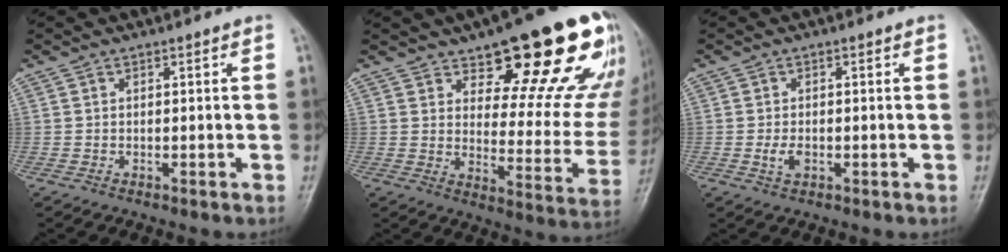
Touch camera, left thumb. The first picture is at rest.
{"total": 24.1, "force": [15.3, 8.3, 16.7], "torque": [-0.164, -0.086, 0.209]}
{"total": 2.7, "force": [-0.6, 1.7, 2.0], "torque": [-0.035, 0.000, -0.013]}